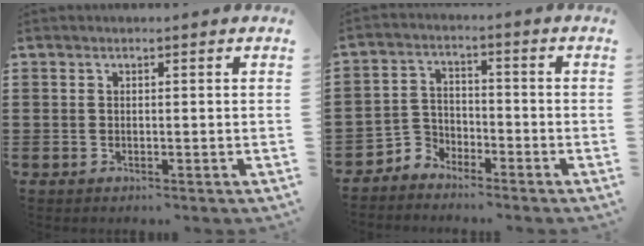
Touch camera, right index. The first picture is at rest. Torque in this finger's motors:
{"motor_torque": [0.32, 0.00, 0.13, -0.02]}